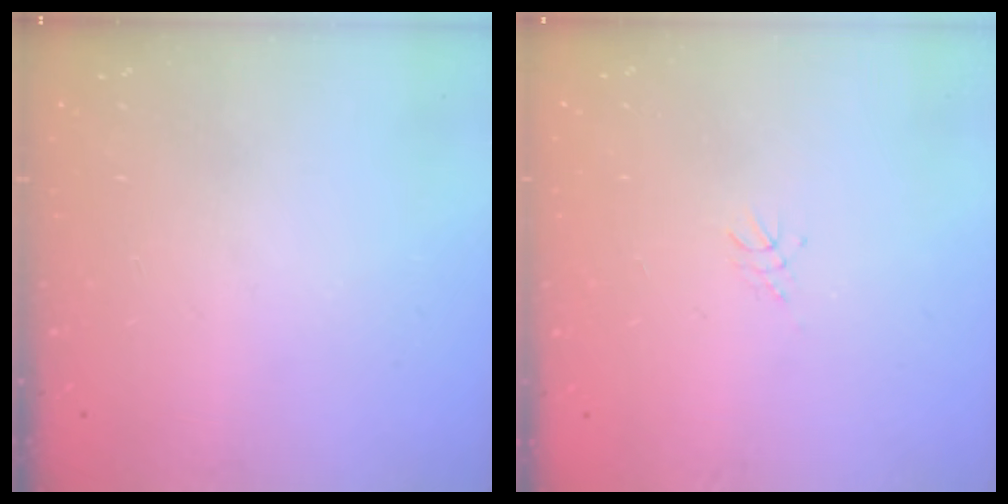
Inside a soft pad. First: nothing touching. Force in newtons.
{"total": 4.1, "press": 4.1, "slide": 0.5}